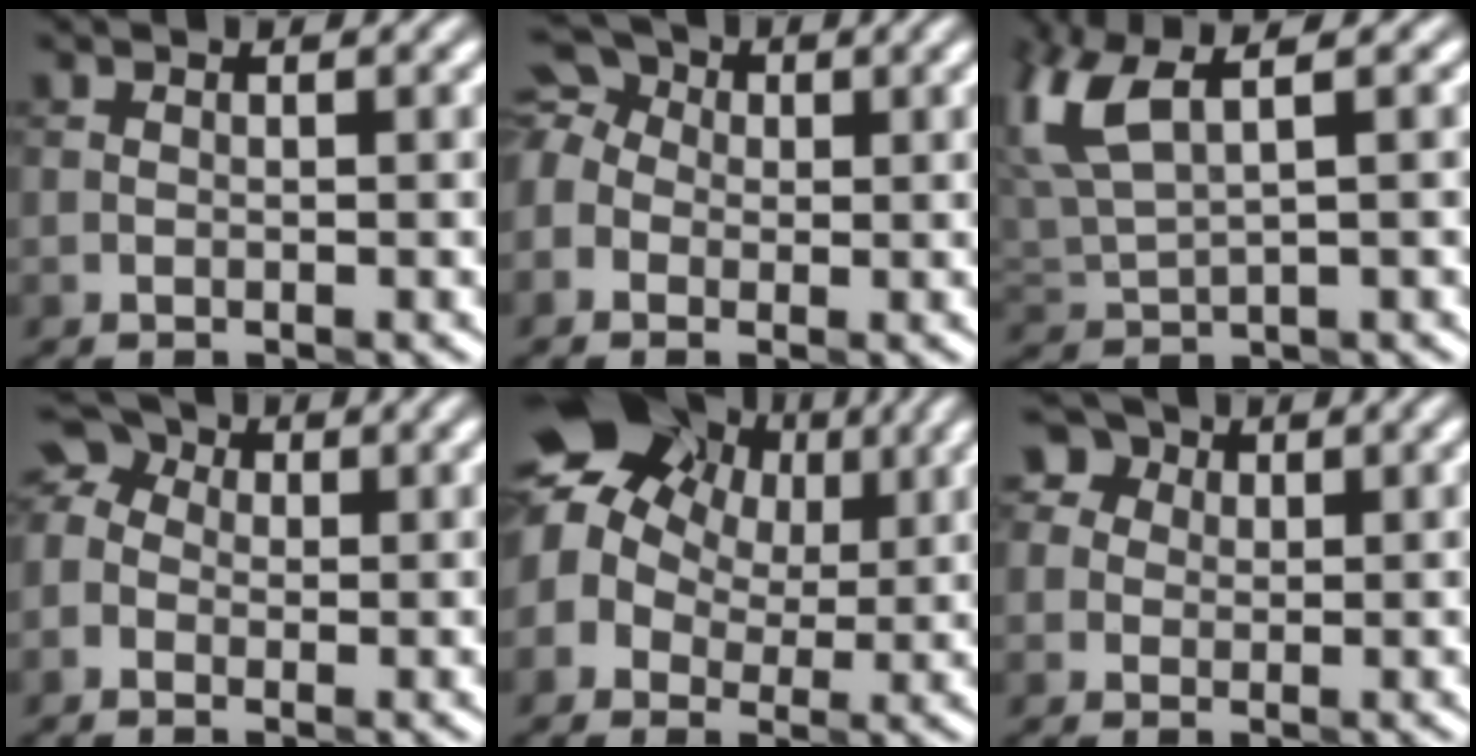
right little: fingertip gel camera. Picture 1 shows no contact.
{"total": 5.8, "force": [0.5, 4.8, 3.3], "torque": [-0.068, 0.033, -0.023]}
{"total": 6.0, "force": [3.2, 2.1, 4.6], "torque": [-0.119, 0.016, 0.068]}
{"total": 5.8, "force": [0.9, 4.6, 3.3], "torque": [-0.056, 0.032, -0.023]}
{"total": 10.3, "force": [4.4, 7.2, 5.9], "torque": [-0.092, 0.037, 0.063]}
{"total": 4.3, "force": [2.1, 3.4, 1.7], "torque": [-0.007, 0.025, 0.007]}